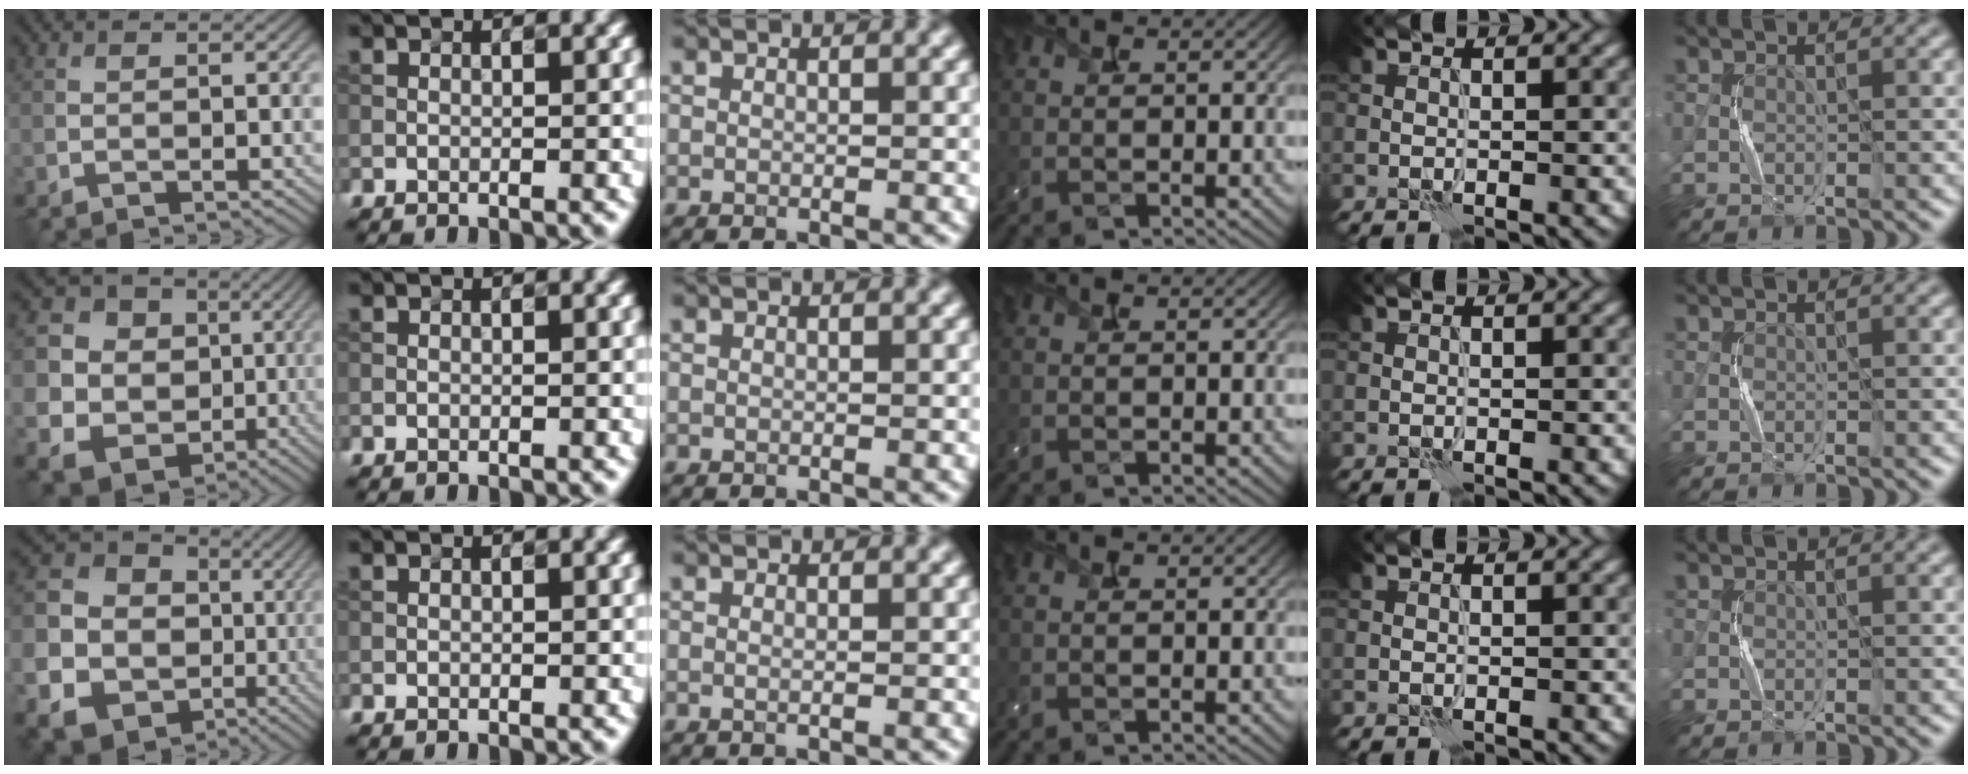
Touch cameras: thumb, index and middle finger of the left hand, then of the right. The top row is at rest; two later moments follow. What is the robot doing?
{"motion": "squeeze", "object": "bubble wrap"}